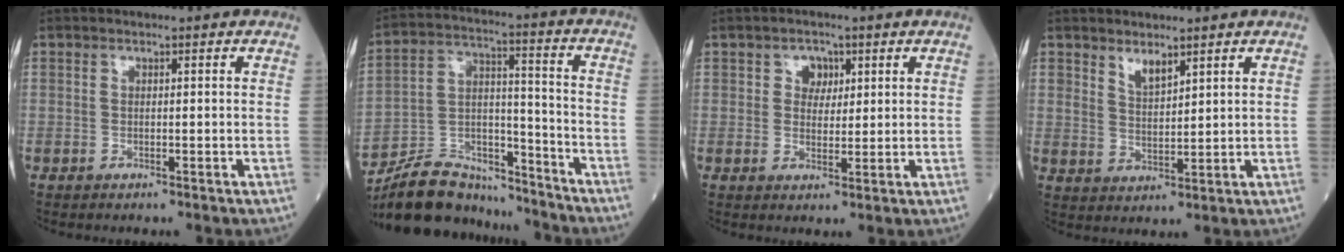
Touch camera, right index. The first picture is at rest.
{"total": 15.2, "force": [-14.2, 4.5, 2.8], "torque": [-0.051, 0.037, -0.242]}
{"total": 3.1, "force": [1.3, 2.4, 1.5], "torque": [-0.017, 0.004, 0.019]}
{"total": 3.4, "force": [2.7, 1.2, 1.8], "torque": [-0.034, -0.009, 0.055]}